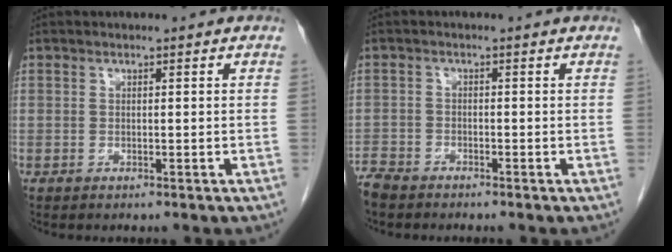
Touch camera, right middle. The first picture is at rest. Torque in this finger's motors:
{"motor_torque": [1.10, -1.04, 1.05, 0.21]}